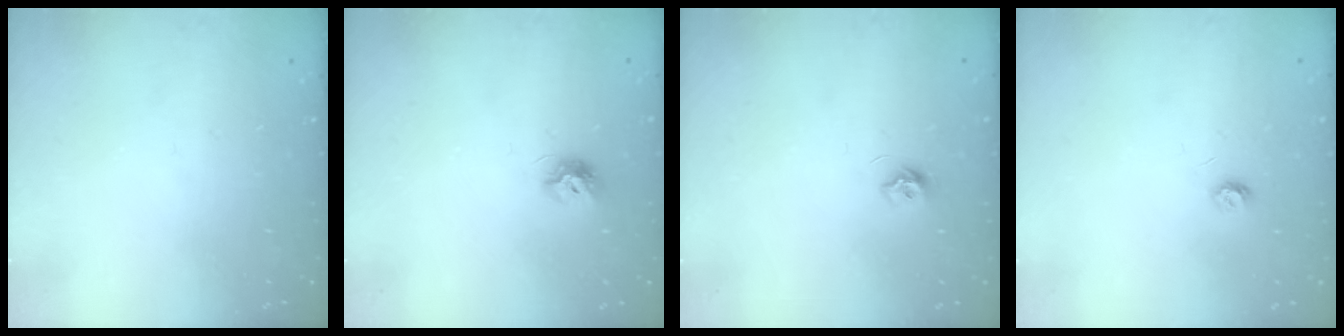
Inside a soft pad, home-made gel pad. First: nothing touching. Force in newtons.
{"total": 7.4, "press": 7.4, "slide": 0.2}
{"total": 6.4, "press": 6.3, "slide": 0.6}
{"total": 3.9, "press": 3.9, "slide": 0.5}